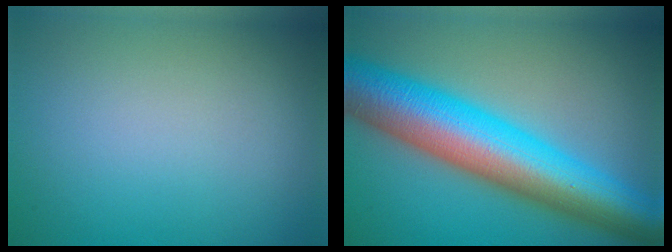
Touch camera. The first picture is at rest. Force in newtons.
{"total": 13.1, "press": 13.1, "slide": 0.2}